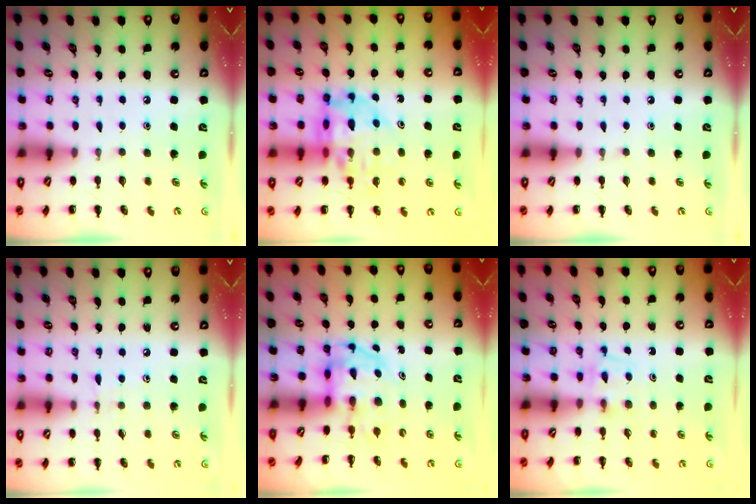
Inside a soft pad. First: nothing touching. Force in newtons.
{"total": 15.5, "press": 15.0, "slide": 4.0}
{"total": 0.0}
{"total": 3.5, "press": 3.2, "slide": 1.3}
{"total": 3.5, "press": 3.4, "slide": 0.5}
{"total": 5.1, "press": 4.9, "slide": 1.4}